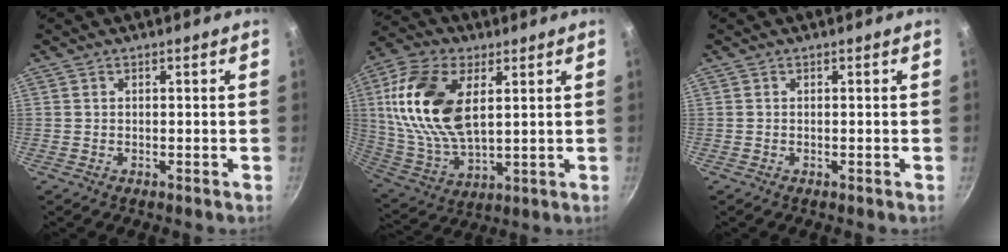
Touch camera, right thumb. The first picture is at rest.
{"total": 18.9, "force": [4.9, 10.5, 15.0], "torque": [-0.285, -0.008, 0.100]}
{"total": 0.0}